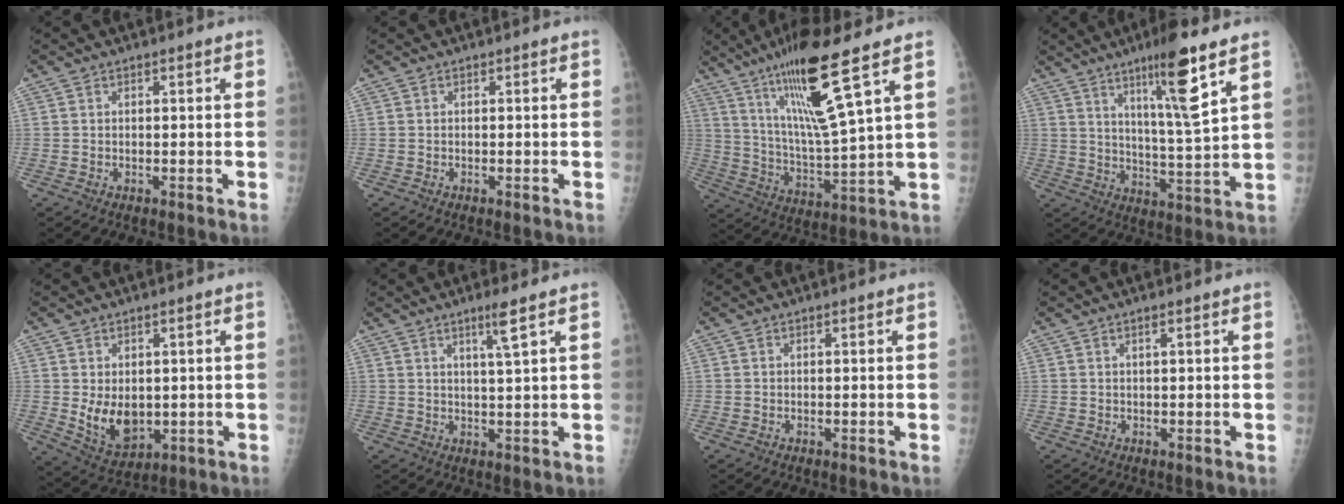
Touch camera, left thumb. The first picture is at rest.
{"total": 0.0}
{"total": 17.0, "force": [9.8, 1.1, 13.8], "torque": [-0.252, -0.056, 0.182]}
{"total": 13.1, "force": [7.5, 0.5, 10.7], "torque": [-0.181, -0.054, 0.127]}
{"total": 8.4, "force": [0.0, 5.7, 6.1], "torque": [-0.075, -0.019, 0.020]}
{"total": 4.1, "force": [2.4, -0.6, 3.3], "torque": [-0.062, -0.021, 0.047]}
{"total": 0.0}
{"total": 1.0, "force": [0.6, 0.0, 0.9], "torque": [-0.016, 0.001, 0.010]}